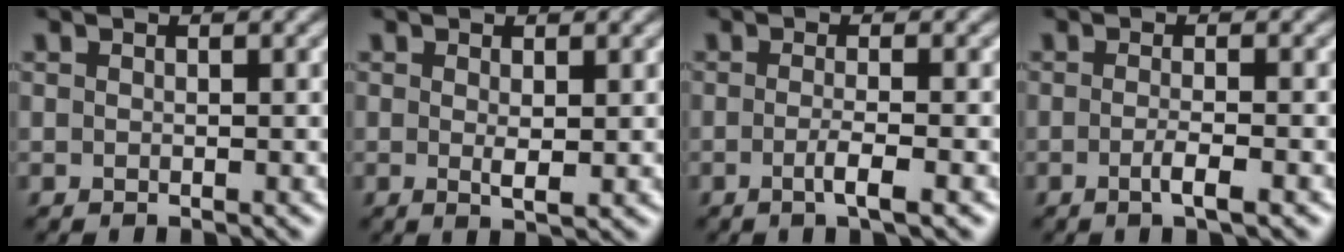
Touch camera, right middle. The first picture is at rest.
{"total": 1.3, "force": [0.2, 0.3, 1.2], "torque": [-0.023, -0.006, 0.007]}
{"total": 2.4, "force": [-0.8, 0.6, 2.1], "torque": [-0.032, -0.002, -0.018]}
{"total": 2.1, "force": [-0.8, 0.5, 1.8], "torque": [-0.026, 0.000, -0.018]}